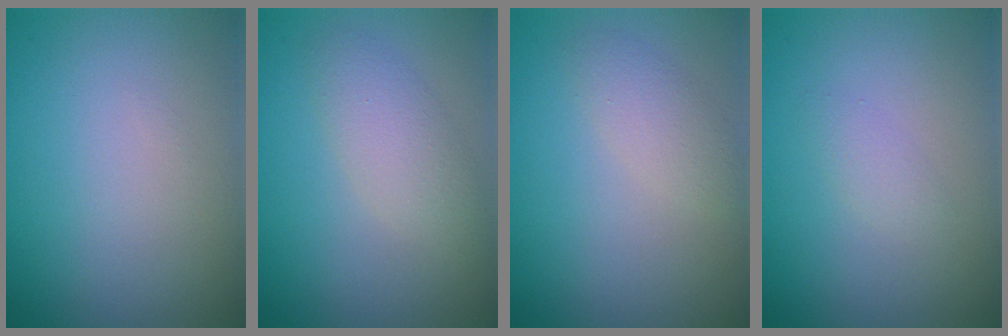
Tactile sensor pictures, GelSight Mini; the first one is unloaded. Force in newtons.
{"total": 2.9, "press": 2.9, "slide": 0.0}
{"total": 2.0, "press": 2.0, "slide": 0.1}
{"total": 1.1, "press": 1.1, "slide": 0.0}